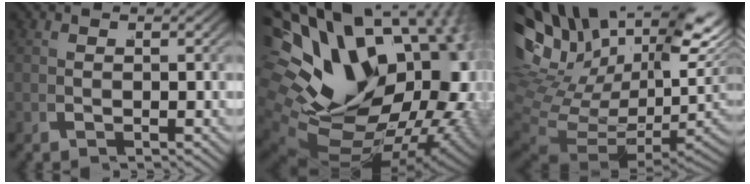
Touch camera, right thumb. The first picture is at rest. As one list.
[{"total": 27.6, "force": [-1.4, 18.9, 20.1], "torque": [-0.351, -0.046, -0.007]}, {"total": 16.1, "force": [2.0, 11.0, 11.6], "torque": [-0.229, -0.027, 0.041]}]